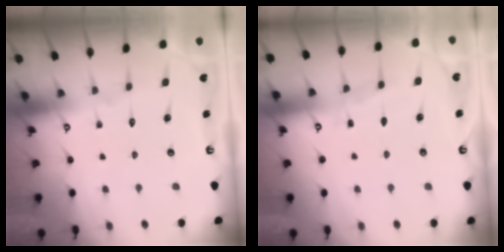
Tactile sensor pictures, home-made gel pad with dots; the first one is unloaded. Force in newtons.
{"total": 2.8, "press": 2.7, "slide": 0.4}